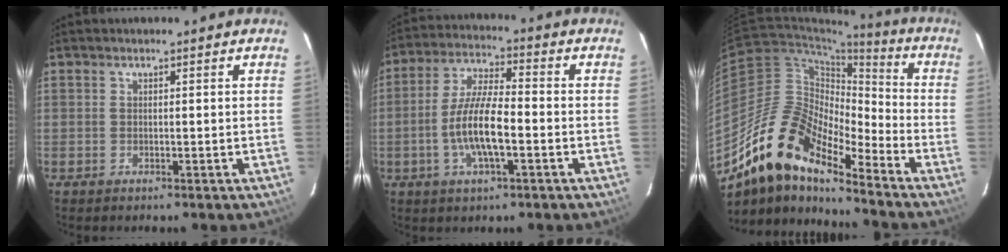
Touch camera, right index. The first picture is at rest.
{"total": 10.5, "force": [-3.0, 2.8, 9.7], "torque": [-0.195, 0.001, -0.057]}
{"total": 17.5, "force": [-13.2, 5.2, 10.3], "torque": [-0.170, -0.008, -0.262]}